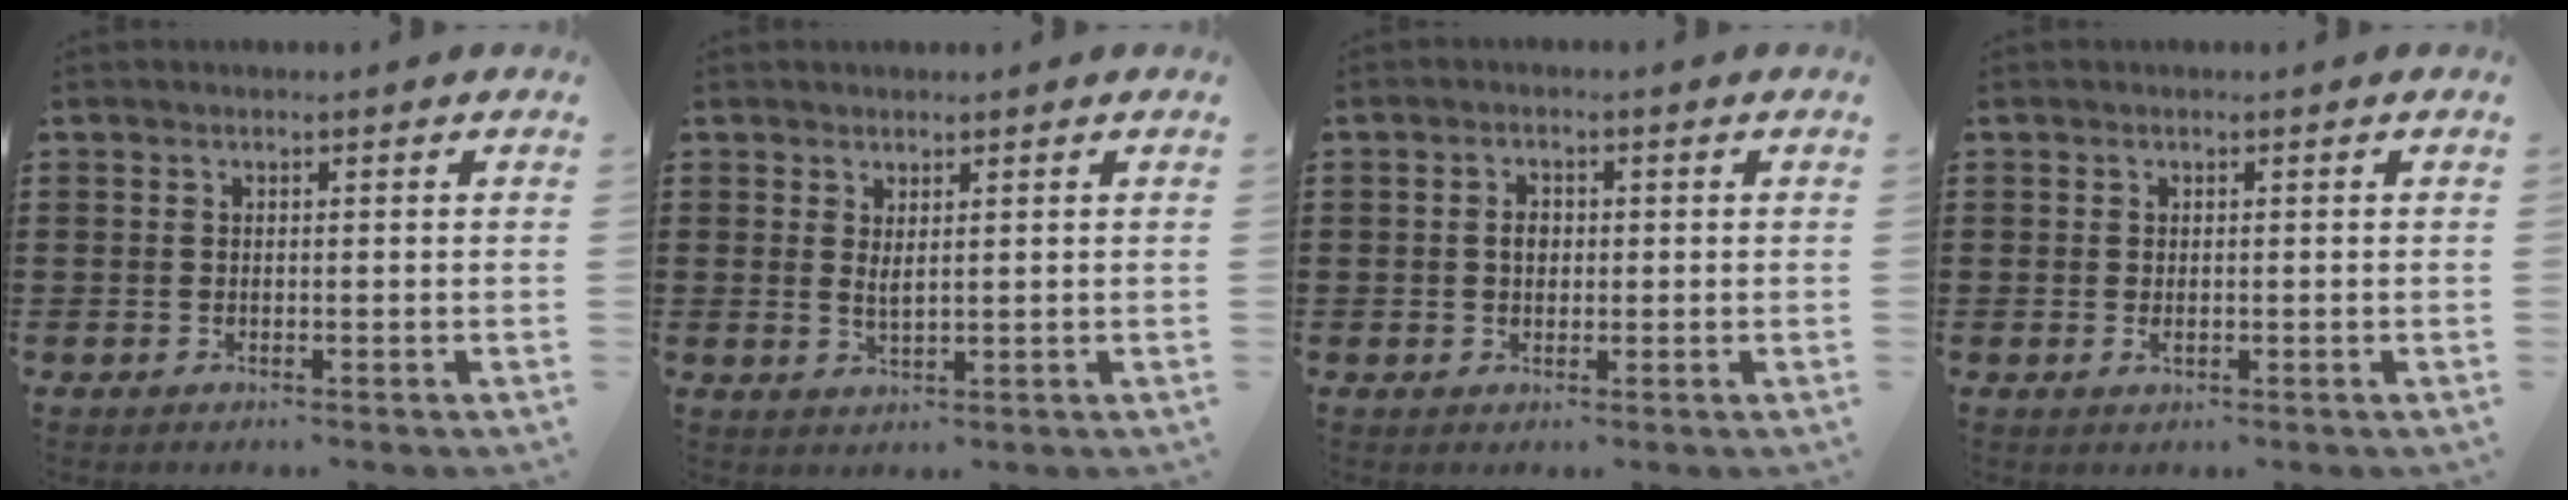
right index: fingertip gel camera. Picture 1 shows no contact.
{"total": 1.8, "force": [1.2, 0.3, 1.4], "torque": [-0.028, 0.001, 0.021]}
{"total": 2.3, "force": [0.0, 1.7, 1.6], "torque": [-0.034, 0.008, -0.002]}
{"total": 0.8, "force": [-0.1, 0.4, 0.7], "torque": [-0.013, -0.003, -0.002]}